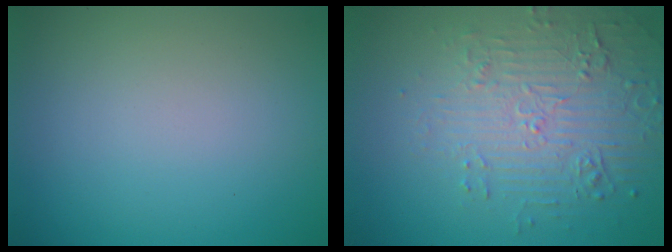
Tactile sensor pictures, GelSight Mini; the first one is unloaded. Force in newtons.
{"total": 5.0, "press": 3.5, "slide": 3.5}